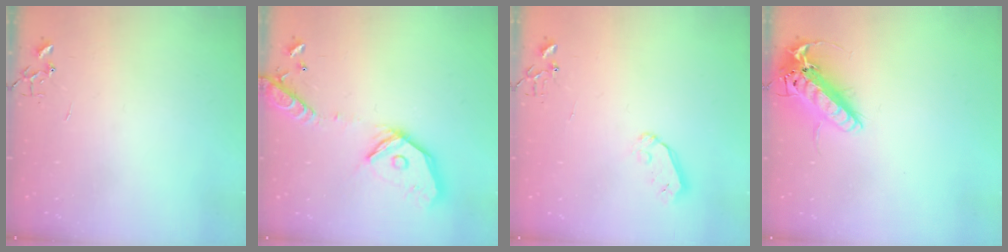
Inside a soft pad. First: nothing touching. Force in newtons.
{"total": 18.4, "press": 18.2, "slide": 3.1}
{"total": 5.2, "press": 5.1, "slide": 0.5}
{"total": 16.7, "press": 16.4, "slide": 3.1}